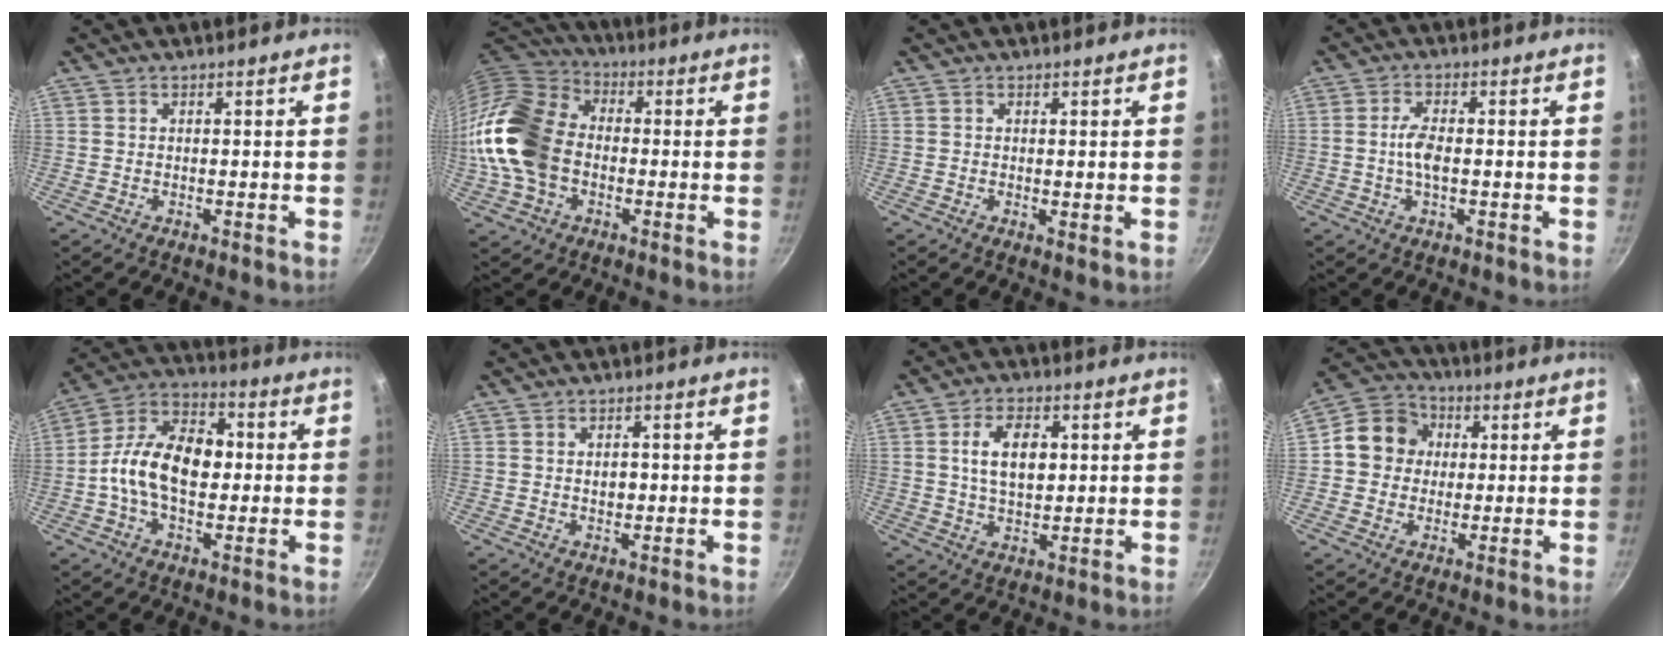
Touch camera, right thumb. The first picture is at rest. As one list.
[{"total": 18.4, "force": [-2.3, 13.6, 12.1], "torque": [-0.232, 0.035, -0.055]}, {"total": 0.9, "force": [0.4, 0.4, 0.8], "torque": [-0.013, -0.007, 0.003]}, {"total": 4.3, "force": [-0.3, 1.8, 3.9], "torque": [-0.080, 0.007, -0.010]}, {"total": 15.6, "force": [-0.6, 10.0, 12.0], "torque": [-0.172, 0.037, -0.031]}, {"total": 2.3, "force": [0.2, 1.6, 1.7], "torque": [-0.015, 0.001, 0.003]}, {"total": 8.7, "force": [1.8, 5.2, 6.8], "torque": [-0.104, -0.003, 0.030]}, {"total": 9.9, "force": [1.2, 8.9, 4.0], "torque": [-0.034, 0.015, 0.000]}]